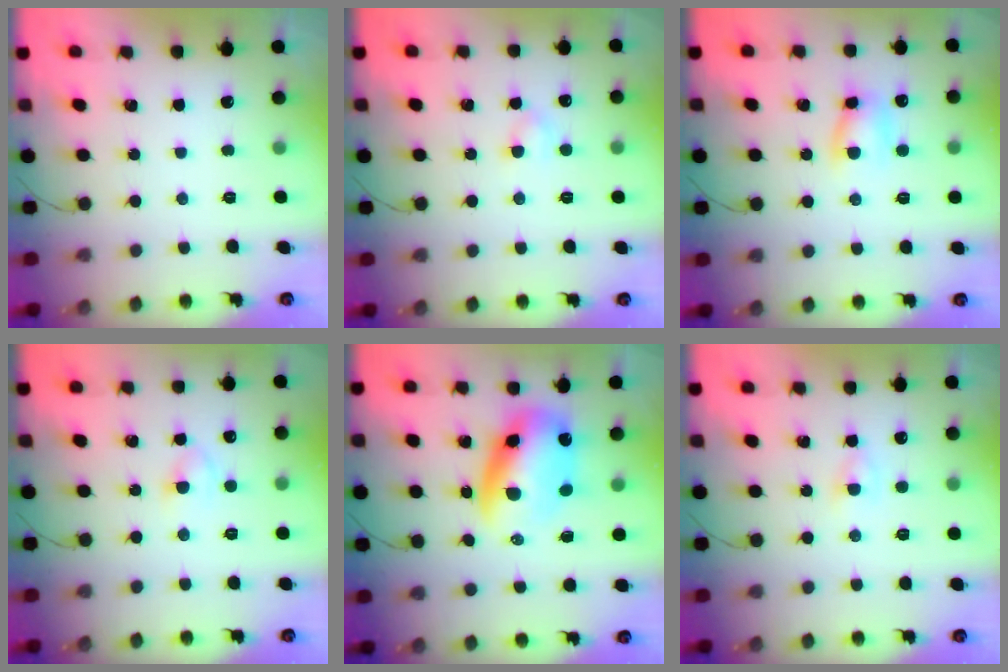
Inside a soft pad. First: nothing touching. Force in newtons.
{"total": 3.0, "press": 2.8, "slide": 1.0}
{"total": 6.6, "press": 6.6, "slide": 0.7}
{"total": 2.5, "press": 2.3, "slide": 1.0}
{"total": 10.9, "press": 10.7, "slide": 2.2}
{"total": 1.9, "press": 1.8, "slide": 0.6}